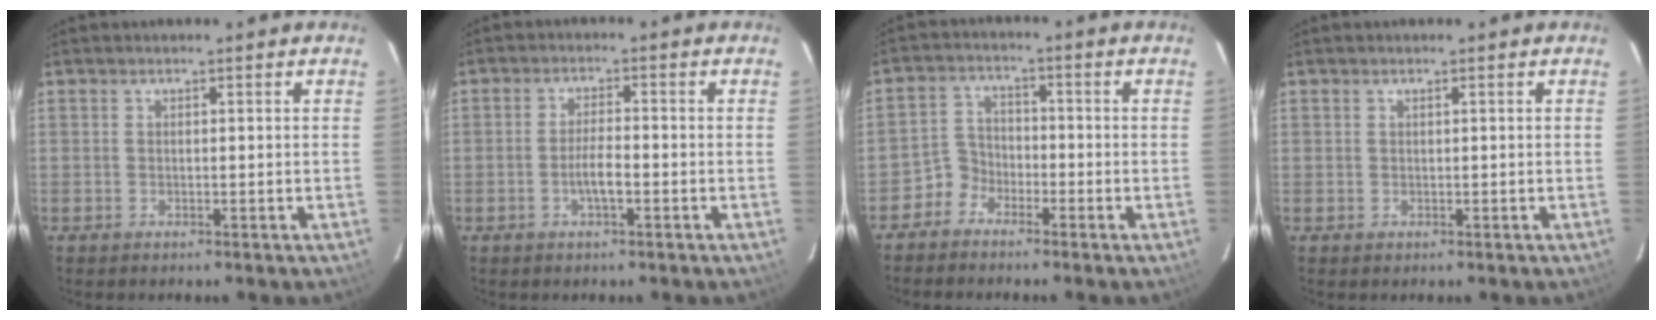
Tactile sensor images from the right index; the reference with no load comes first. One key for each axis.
{"total": 3.4, "fx": -1.4, "fy": 0.6, "fz": 3.0, "tx": -0.061, "ty": 0.001, "tz": -0.025}
{"total": 4.2, "fx": -3.2, "fy": 2.7, "fz": 0.3, "tx": -0.005, "ty": 0.019, "tz": -0.067}
{"total": 0.8, "fx": 0.1, "fy": 0.8, "fz": -0.1, "tx": 0.004, "ty": 0.002, "tz": 0.001}